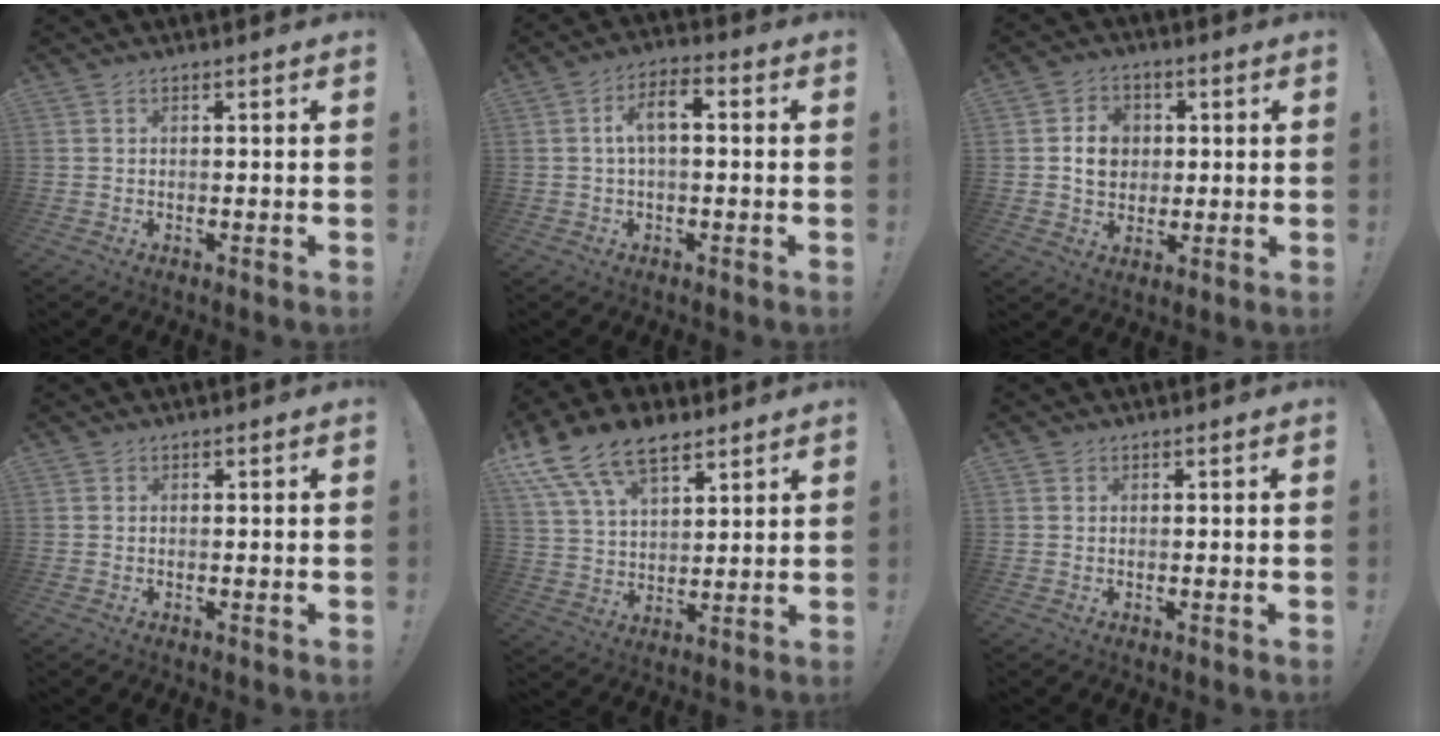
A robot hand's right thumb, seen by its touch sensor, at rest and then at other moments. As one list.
[{"total": 7.1, "force": [0.4, 3.2, 6.3], "torque": [-0.106, 0.009, 0.006]}, {"total": 9.3, "force": [1.1, 8.1, 4.4], "torque": [-0.055, 0.006, 0.026]}, {"total": 0.0}, {"total": 15.2, "force": [10.1, 8.1, 8.0], "torque": [-0.164, -0.053, 0.187]}, {"total": 0.8, "force": [0.5, 0.6, 0.0], "torque": [0.005, -0.001, 0.009]}]